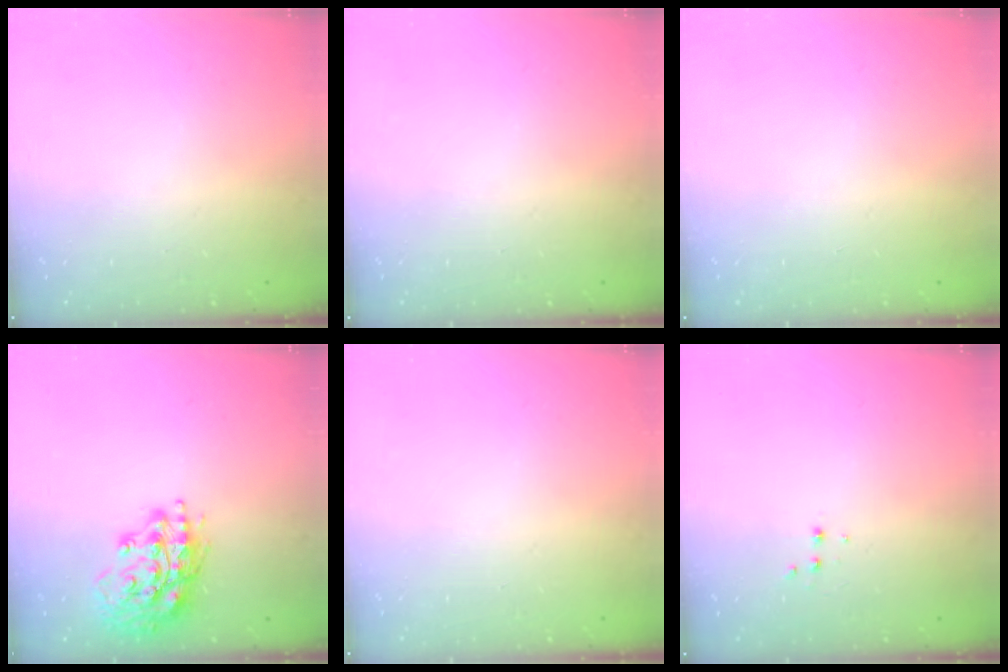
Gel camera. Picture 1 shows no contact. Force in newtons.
{"total": 0.0}
{"total": 0.0}
{"total": 16.7, "press": 16.5, "slide": 2.3}
{"total": 0.0}
{"total": 1.9, "press": 1.9, "slide": 0.2}